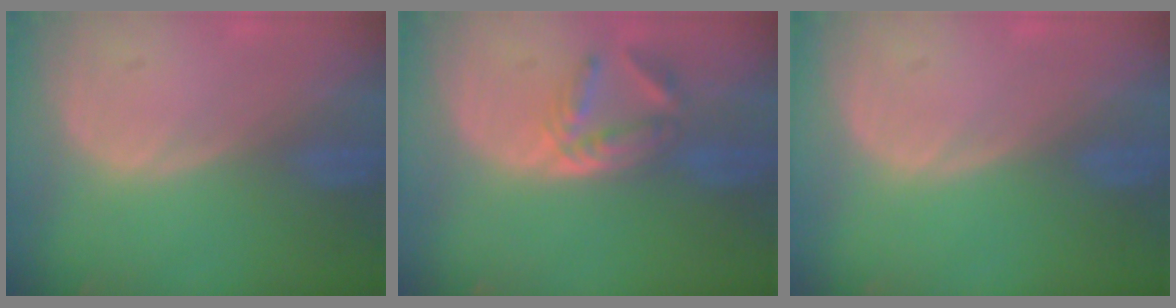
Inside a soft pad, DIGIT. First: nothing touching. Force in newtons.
{"total": 5.8, "press": 5.0, "slide": 2.9}
{"total": 0.0}